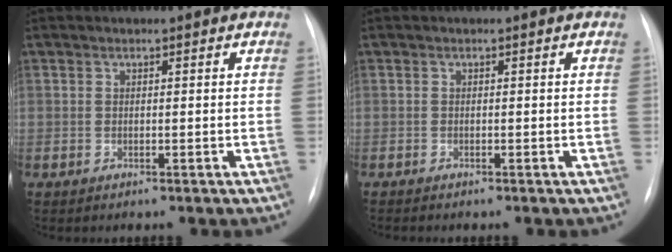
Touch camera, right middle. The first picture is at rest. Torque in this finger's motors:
{"motor_torque": [0.29, -0.26, 0.05, 0.01]}